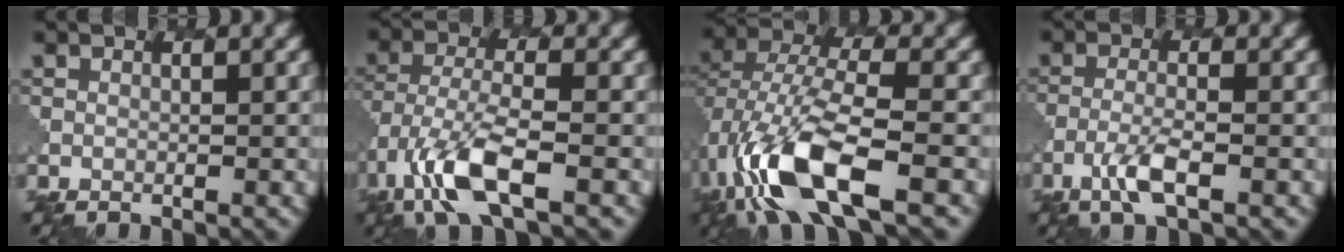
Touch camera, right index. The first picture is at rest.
{"total": 6.6, "force": [-3.4, 2.3, 5.2], "torque": [-0.112, -0.006, -0.074]}
{"total": 10.1, "force": [-3.8, 4.3, 8.4], "torque": [-0.183, -0.002, -0.074]}
{"total": 2.8, "force": [-1.6, 0.6, 2.3], "torque": [-0.052, 0.000, -0.038]}